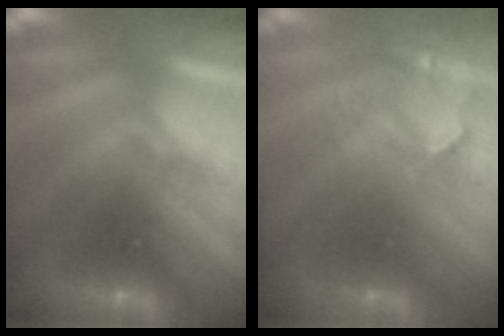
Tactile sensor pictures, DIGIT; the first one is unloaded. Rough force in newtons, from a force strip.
{"total": 3.9}